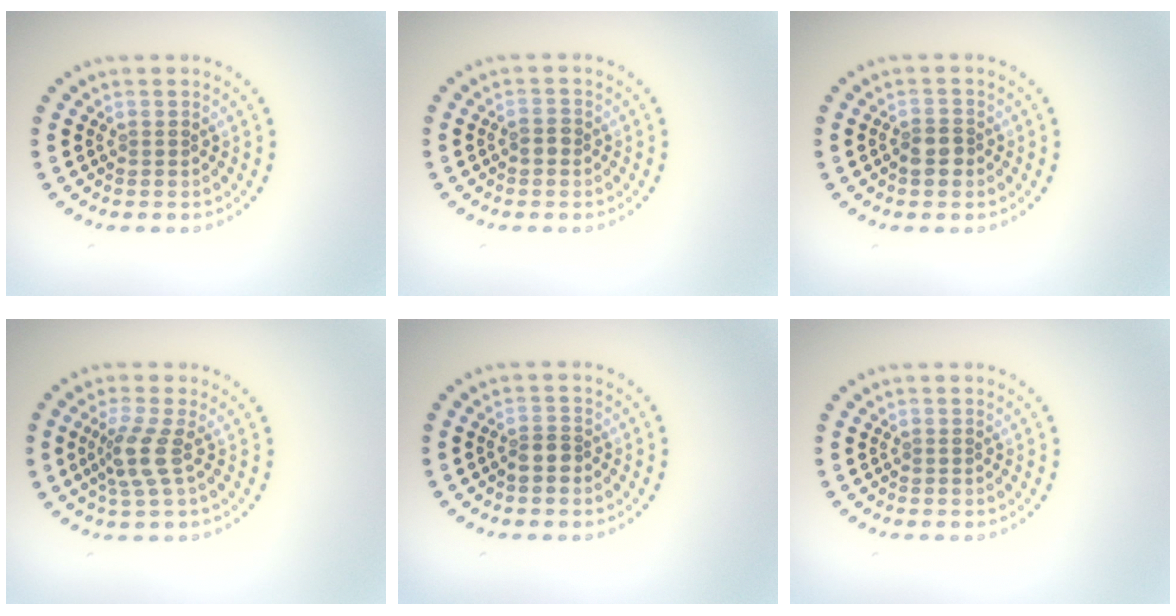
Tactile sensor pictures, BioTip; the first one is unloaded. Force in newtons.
{"total": 1.2, "press": 1.1, "slide": 0.4}
{"total": 1.8, "press": 1.6, "slide": 0.7}
{"total": 2.9, "press": 2.2, "slide": 1.8}
{"total": 1.7, "press": 1.5, "slide": 0.8}
{"total": 0.0}